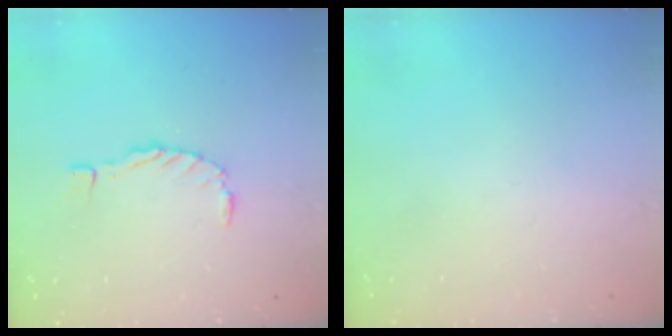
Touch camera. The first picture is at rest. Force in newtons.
{"total": 0.0}